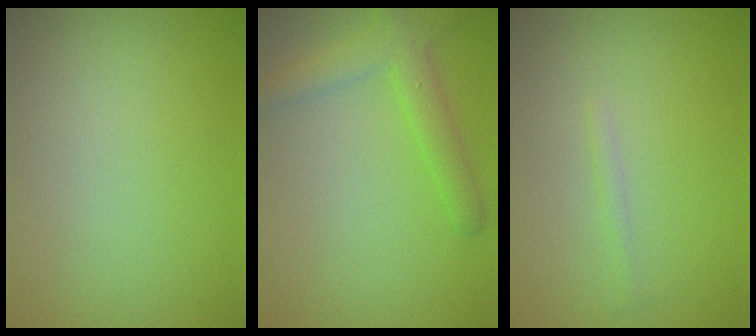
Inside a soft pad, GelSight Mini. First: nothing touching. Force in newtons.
{"total": 3.5, "press": 3.5, "slide": 0.2}
{"total": 0.6, "press": 0.6, "slide": 0.0}